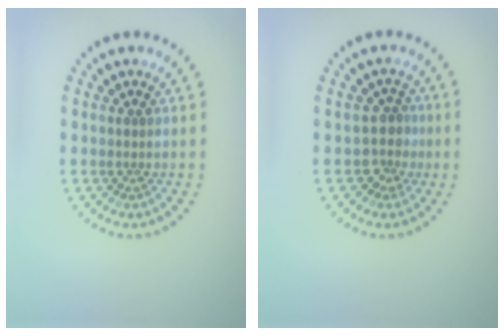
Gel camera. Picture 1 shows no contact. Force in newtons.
{"total": 2.3, "press": 1.7, "slide": 1.6}